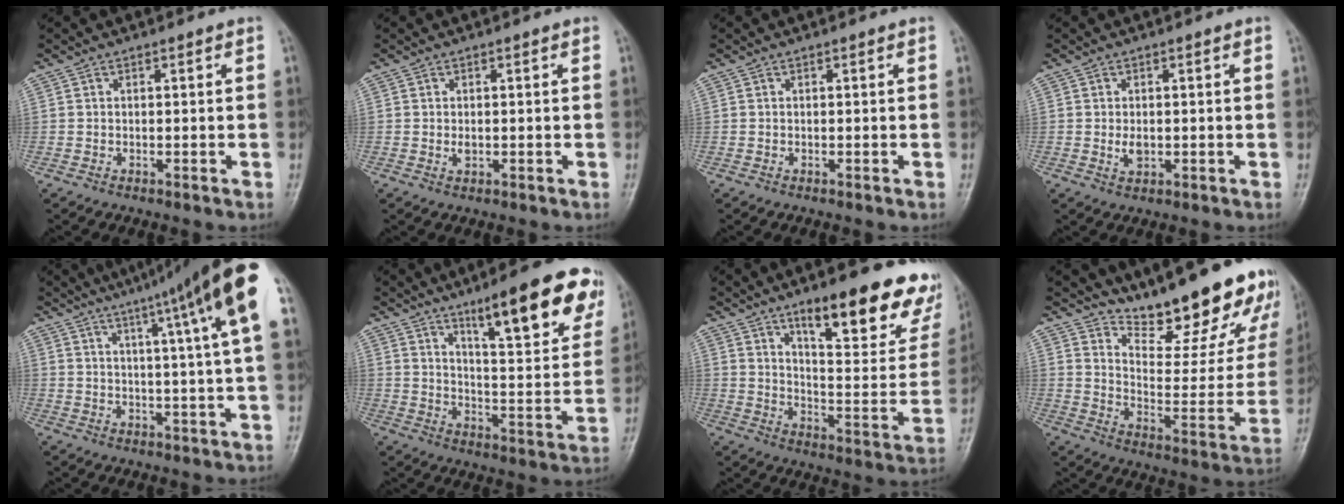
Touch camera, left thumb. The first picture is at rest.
{"total": 1.1, "force": [0.1, 0.8, 0.8], "torque": [-0.010, -0.001, 0.002]}
{"total": 0.0}
{"total": 2.2, "force": [-0.1, 1.5, 1.7], "torque": [-0.025, -0.004, 0.001]}
{"total": 17.6, "force": [8.6, 0.1, 15.4], "torque": [-0.214, -0.003, 0.105]}
{"total": 18.8, "force": [11.5, 4.2, 14.2], "torque": [-0.157, -0.052, 0.169]}
{"total": 22.4, "force": [14.3, 6.8, 15.8], "torque": [-0.159, -0.072, 0.205]}
{"total": 22.8, "force": [19.1, 6.3, 10.8], "torque": [-0.106, -0.136, 0.264]}